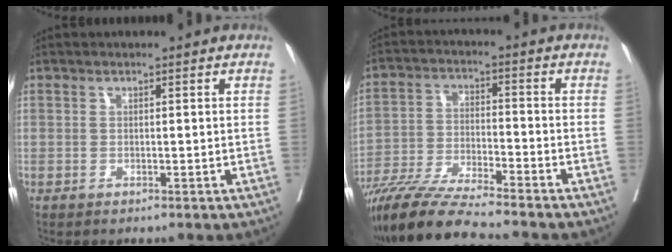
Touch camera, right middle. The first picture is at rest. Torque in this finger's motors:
{"motor_torque": [0.91, -1.23, 0.26, 0.10]}